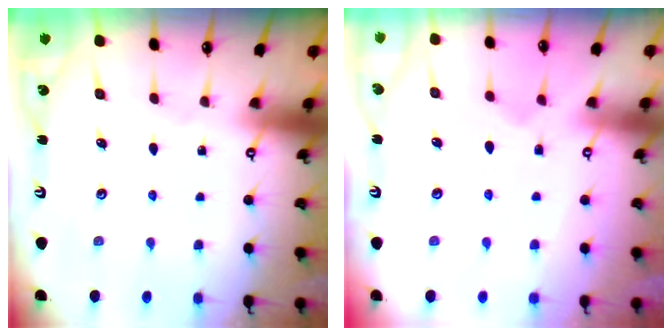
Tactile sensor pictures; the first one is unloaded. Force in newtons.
{"total": 2.1, "press": 1.9, "slide": 1.0}